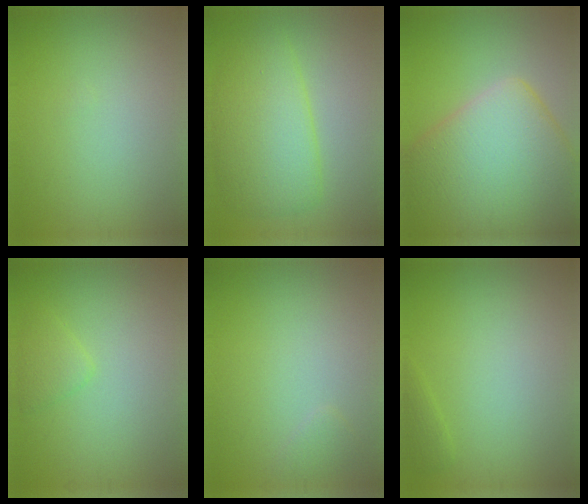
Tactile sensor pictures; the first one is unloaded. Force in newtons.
{"total": 5.8, "press": 5.8, "slide": 0.3}
{"total": 12.7, "press": 12.7, "slide": 0.6}
{"total": 1.5, "press": 1.5, "slide": 0.1}
{"total": 0.8, "press": 0.8, "slide": 0.1}
{"total": 0.8, "press": 0.8, "slide": 0.1}